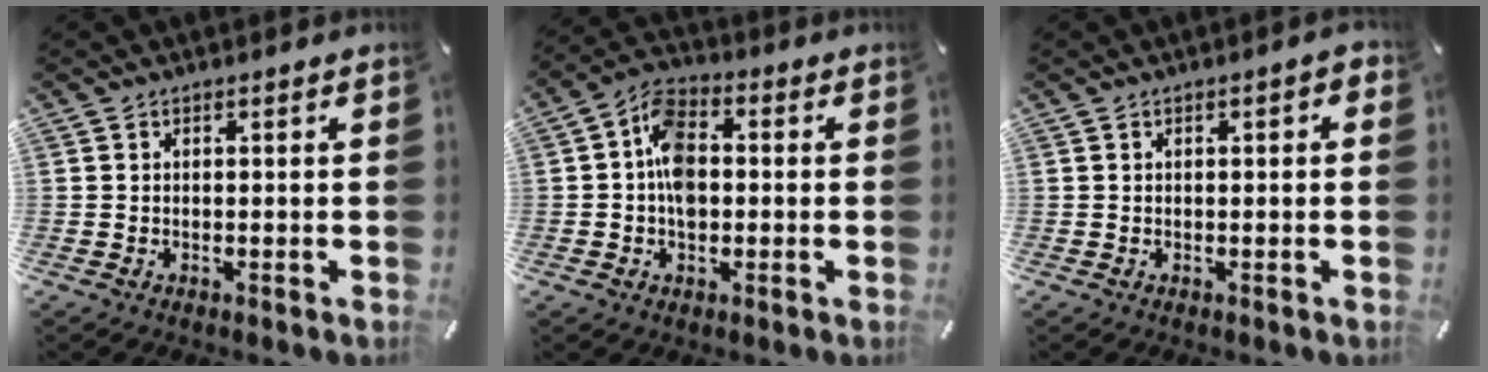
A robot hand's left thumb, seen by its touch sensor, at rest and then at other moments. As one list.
[{"total": 8.8, "force": [-0.4, 6.0, 6.5], "torque": [-0.118, 0.009, -0.009]}, {"total": 1.5, "force": [0.0, 0.6, 1.4], "torque": [-0.018, 0.001, -0.004]}]